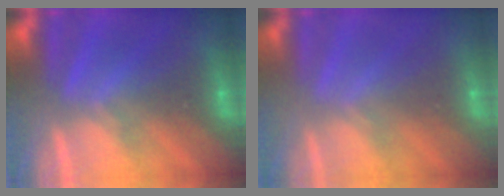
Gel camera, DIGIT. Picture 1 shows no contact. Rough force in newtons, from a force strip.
{"total": 4.5}